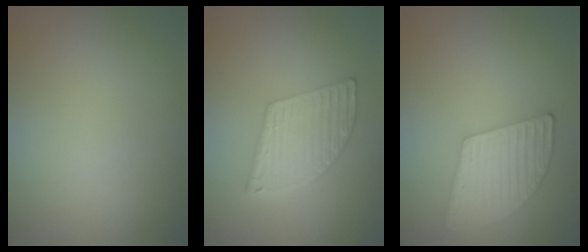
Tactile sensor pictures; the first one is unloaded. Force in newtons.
{"total": 5.7, "press": 3.9, "slide": 4.2}
{"total": 5.1, "press": 4.2, "slide": 2.9}